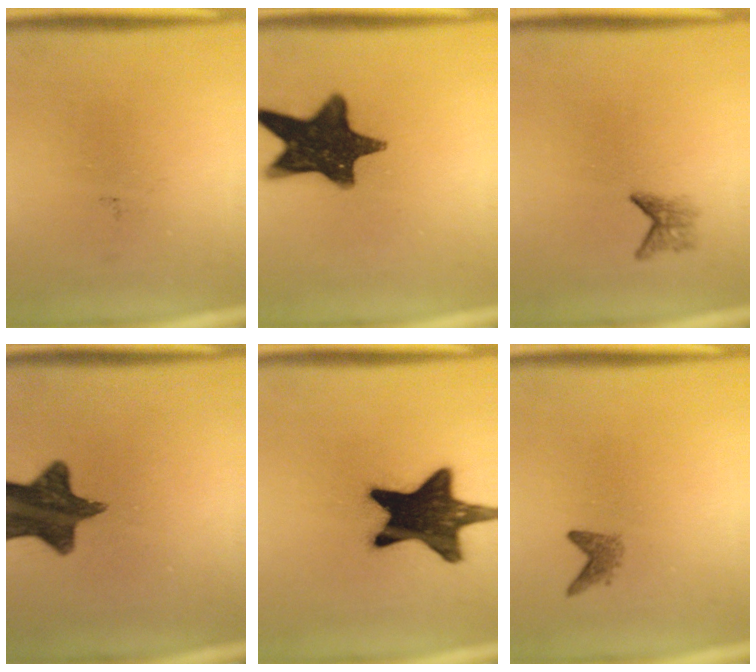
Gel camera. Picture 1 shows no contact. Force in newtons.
{"total": 15.3}
{"total": 1.6}
{"total": 13.2}
{"total": 18.1}
{"total": 1.4}